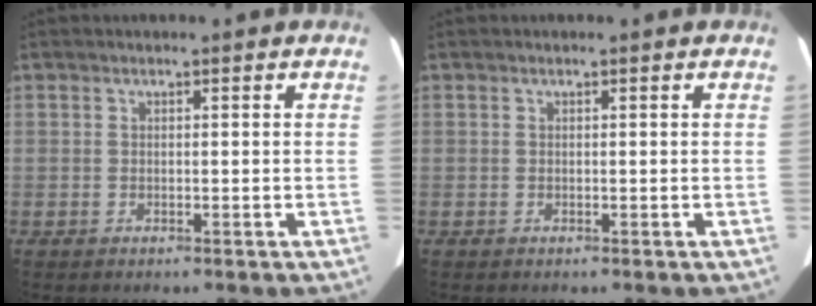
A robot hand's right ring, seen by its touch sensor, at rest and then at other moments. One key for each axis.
{"total": 0.0}